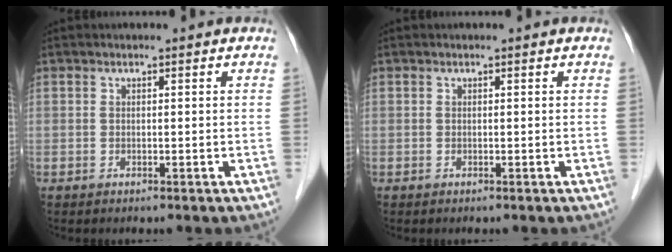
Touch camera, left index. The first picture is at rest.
{"total": 0.0}